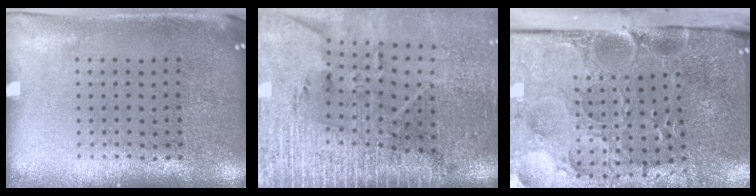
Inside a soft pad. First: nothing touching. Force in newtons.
{"total": 4.0, "press": 3.4, "slide": 2.0}
{"total": 5.5, "press": 4.2, "slide": 3.5}